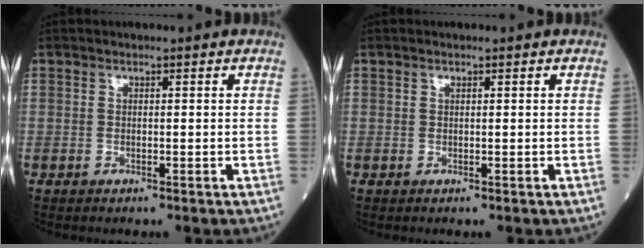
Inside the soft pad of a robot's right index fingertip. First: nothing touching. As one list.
[{"total": 0.0}]